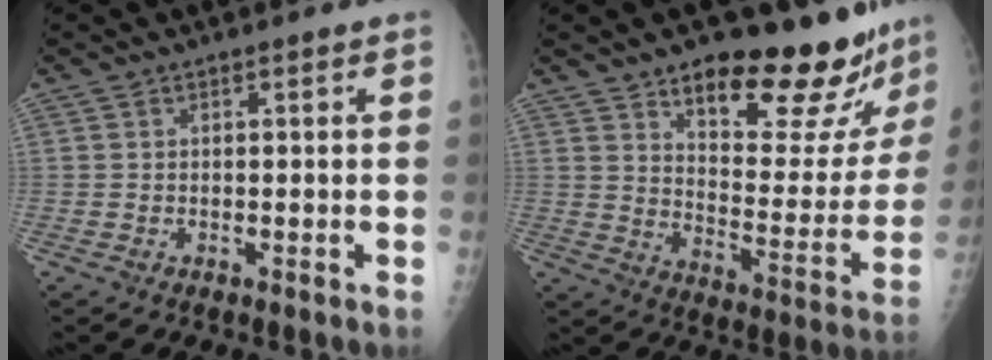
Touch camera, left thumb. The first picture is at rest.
{"total": 22.8, "force": [18.1, 7.1, 12.0], "torque": [-0.113, -0.121, 0.246]}